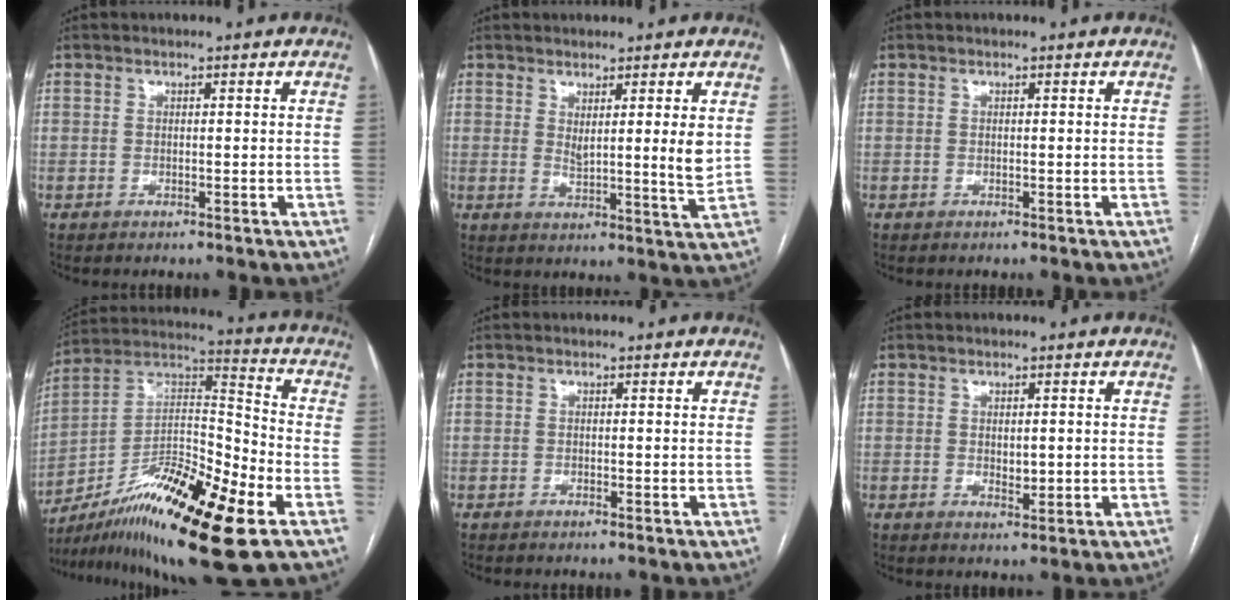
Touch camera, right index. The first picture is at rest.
{"total": 5.4, "force": [2.1, -0.1, 5.0], "torque": [-0.073, -0.019, 0.033]}
{"total": 0.0}
{"total": 21.9, "force": [-12.2, 3.0, 17.9], "torque": [-0.308, -0.002, -0.205]}
{"total": 0.0}
{"total": 2.0, "force": [0.1, 1.0, 1.7], "torque": [-0.026, -0.005, 0.004]}